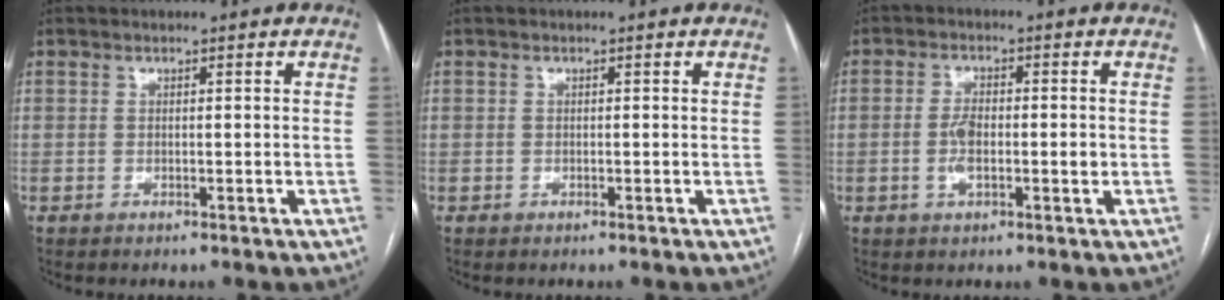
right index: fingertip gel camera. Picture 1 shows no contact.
{"total": 0.0}
{"total": 4.8, "force": [-0.6, 1.8, 4.4], "torque": [-0.092, 0.006, -0.010]}